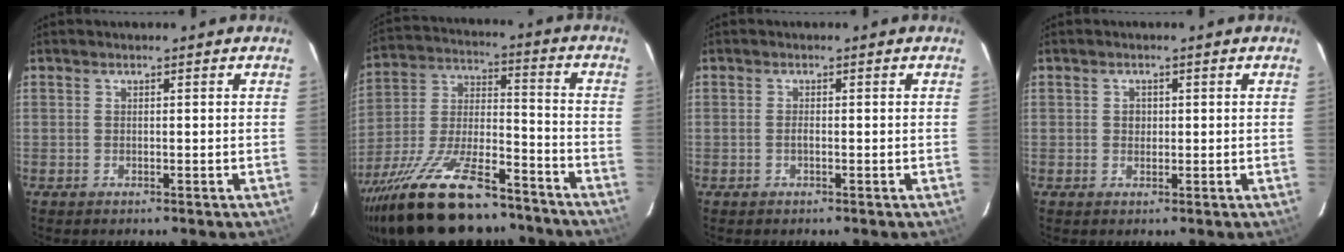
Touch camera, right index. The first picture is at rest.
{"total": 26.4, "force": [-19.7, 9.1, 15.1], "torque": [-0.293, -0.018, -0.311]}
{"total": 0.7, "force": [-0.3, 0.3, 0.6], "torque": [-0.011, 0.000, -0.005]}
{"total": 1.5, "force": [0.1, 1.4, 0.5], "torque": [-0.006, 0.005, 0.001]}